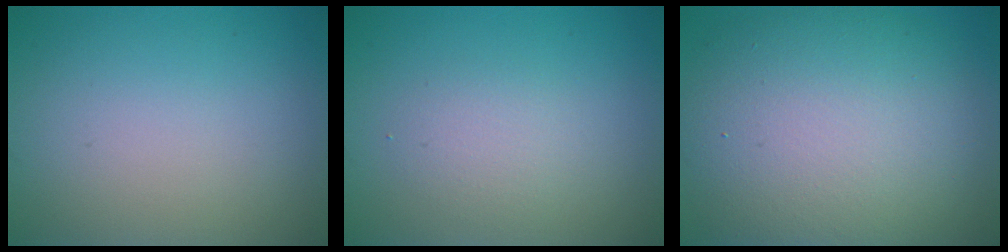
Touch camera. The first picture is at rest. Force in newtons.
{"total": 1.9, "press": 1.9, "slide": 0.2}
{"total": 12.5, "press": 12.4, "slide": 1.2}